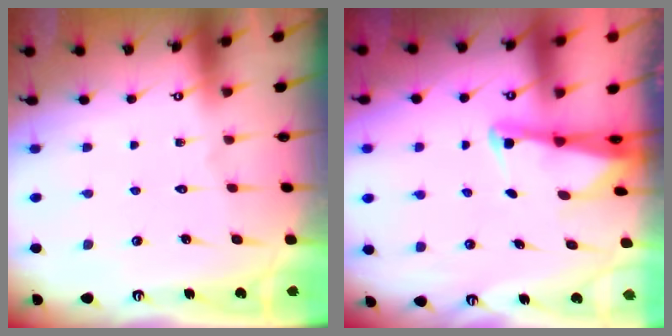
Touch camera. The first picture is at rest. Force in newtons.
{"total": 2.4, "press": 2.4, "slide": 0.3}